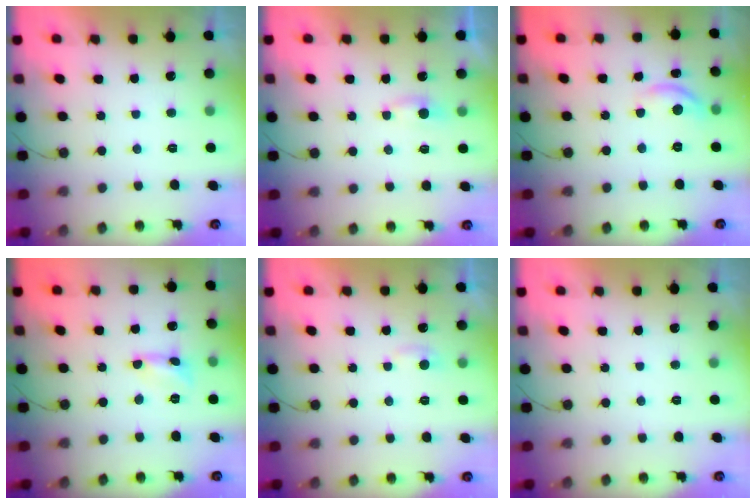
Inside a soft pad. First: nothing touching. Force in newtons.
{"total": 3.2, "press": 3.1, "slide": 0.5}
{"total": 8.3, "press": 8.3, "slide": 0.5}
{"total": 1.6, "press": 1.6, "slide": 0.1}
{"total": 3.7, "press": 3.7, "slide": 0.4}
{"total": 0.0}